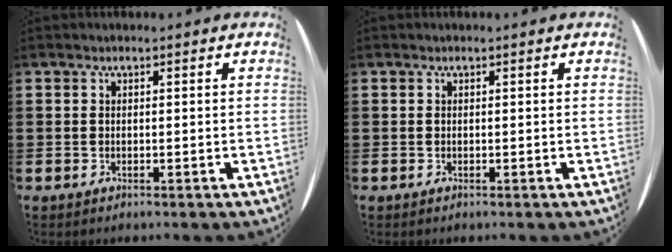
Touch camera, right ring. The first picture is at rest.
{"total": 0.0}